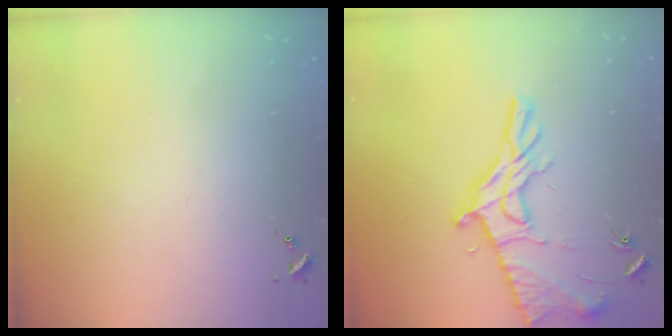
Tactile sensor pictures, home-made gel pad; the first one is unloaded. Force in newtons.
{"total": 15.3, "press": 15.3, "slide": 0.6}